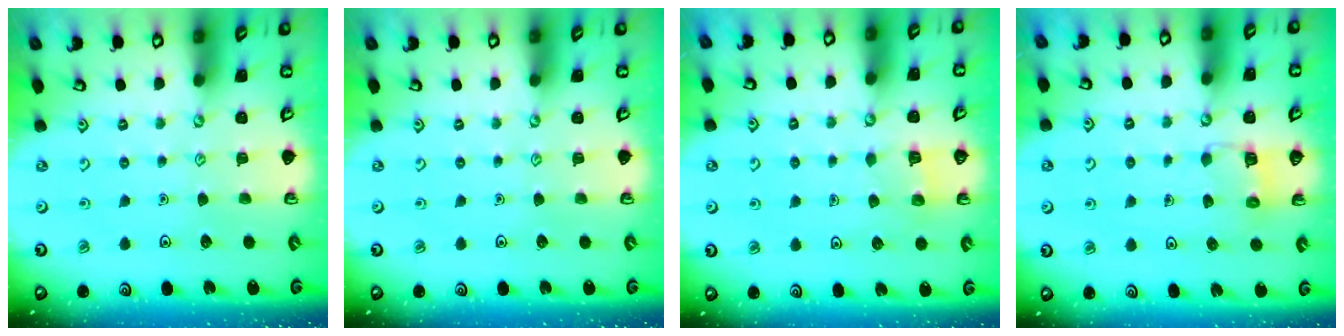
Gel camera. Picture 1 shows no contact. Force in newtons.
{"total": 0.0}
{"total": 4.2, "press": 4.2, "slide": 0.4}
{"total": 2.8, "press": 2.8, "slide": 0.2}